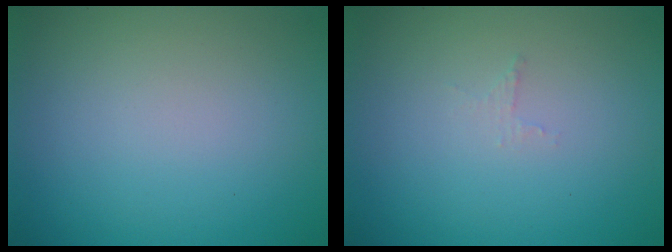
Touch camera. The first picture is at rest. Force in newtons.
{"total": 0.7, "press": 0.6, "slide": 0.2}